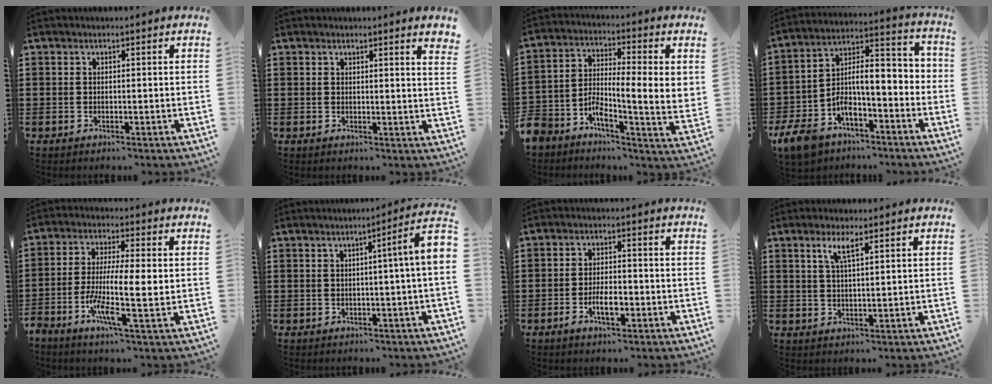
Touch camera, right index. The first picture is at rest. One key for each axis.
{"total": 1.7, "fx": 1.4, "fy": -0.1, "fz": 0.8, "tx": -0.011, "ty": -0.003, "tz": 0.025}
{"total": 6.5, "fx": -1.5, "fy": 1.8, "fz": 6.0, "tx": -0.127, "ty": -0.024, "tz": -0.030}
{"total": 8.0, "fx": -4.2, "fy": 3.6, "fz": 5.9, "tx": -0.107, "ty": -0.002, "tz": -0.083}
{"total": 7.9, "fx": -1.8, "fy": 1.4, "fz": 7.5, "tx": -0.143, "ty": -0.005, "tz": -0.034}
{"total": 4.7, "fx": 0.1, "fy": -0.5, "fz": 4.6, "tx": -0.076, "ty": -0.013, "tz": -0.003}
{"total": 4.4, "fx": -1.7, "fy": 1.7, "fz": 3.7, "tx": -0.069, "ty": 0.004, "tz": -0.031}
{"total": 3.5, "fx": 1.7, "fy": 0.6, "fz": 3.0, "tx": -0.064, "ty": 0.004, "tz": 0.028}